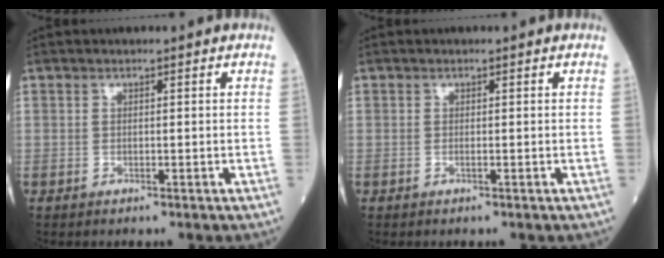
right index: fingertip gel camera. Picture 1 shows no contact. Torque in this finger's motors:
{"motor_torque": [0.02, -0.01, -0.03, -0.01]}